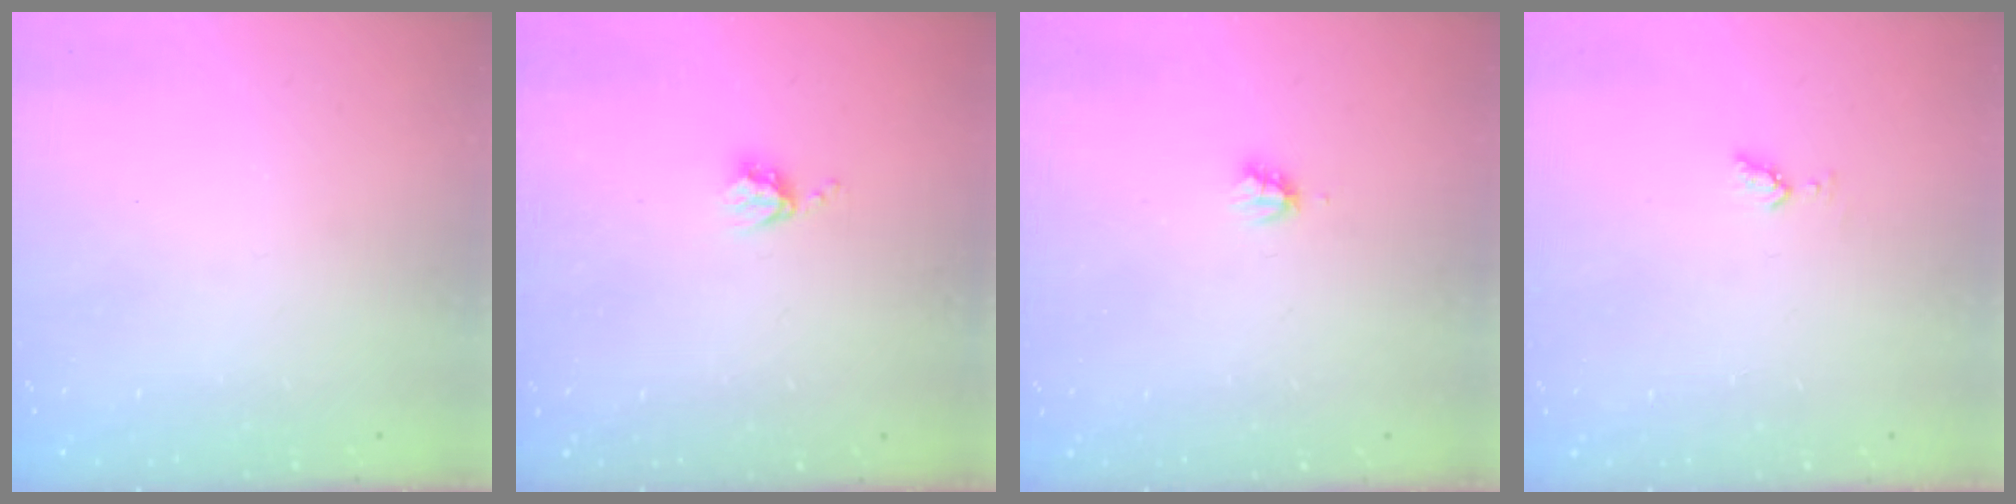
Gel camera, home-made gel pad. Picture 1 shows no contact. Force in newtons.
{"total": 3.8, "press": 3.7, "slide": 0.5}
{"total": 2.2, "press": 2.2, "slide": 0.3}
{"total": 3.3, "press": 3.2, "slide": 0.7}